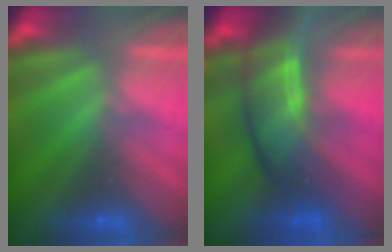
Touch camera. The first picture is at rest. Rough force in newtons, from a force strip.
{"total": 7.7}